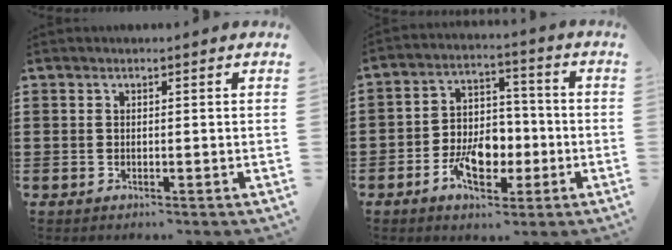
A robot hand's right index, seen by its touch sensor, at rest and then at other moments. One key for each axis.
{"total": 8.0, "fx": -3.0, "fy": 5.1, "fz": 5.4, "tx": -0.097, "ty": 0.002, "tz": -0.057}